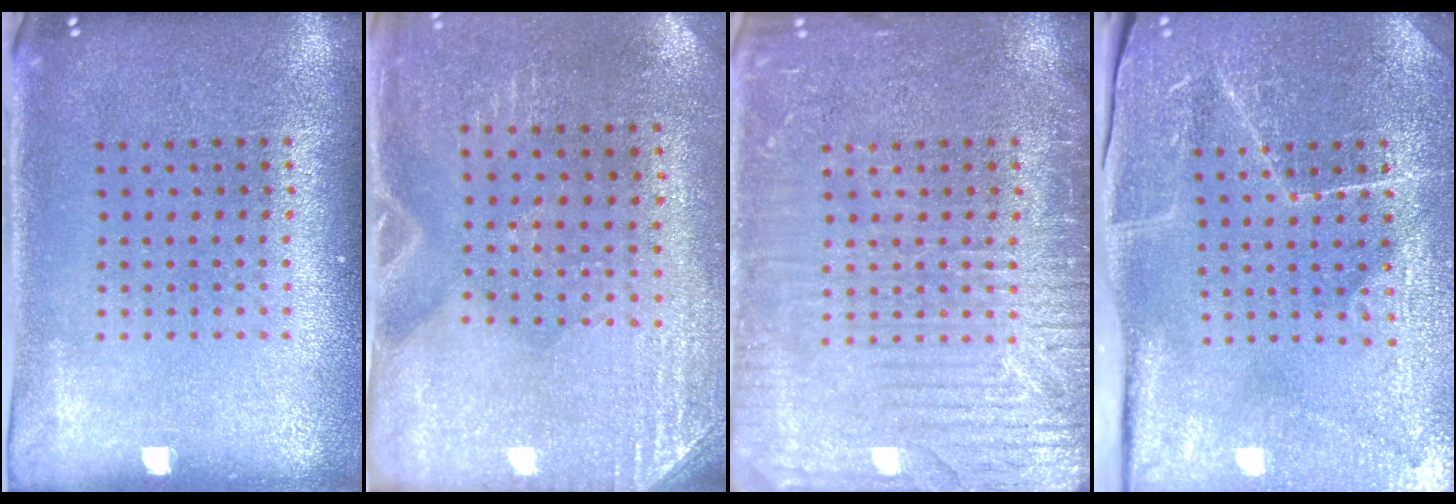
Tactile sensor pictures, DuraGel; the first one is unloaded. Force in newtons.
{"total": 2.8, "press": 2.5, "slide": 1.3}
{"total": 5.1, "press": 5.1, "slide": 0.7}
{"total": 3.8, "press": 3.7, "slide": 0.2}